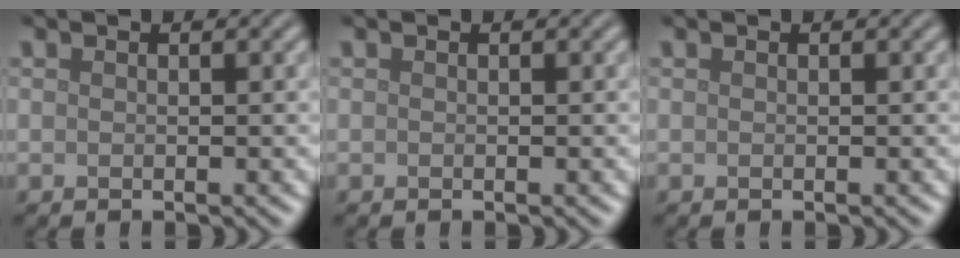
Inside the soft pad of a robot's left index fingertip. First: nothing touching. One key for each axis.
{"total": 0.0}
{"total": 0.0}